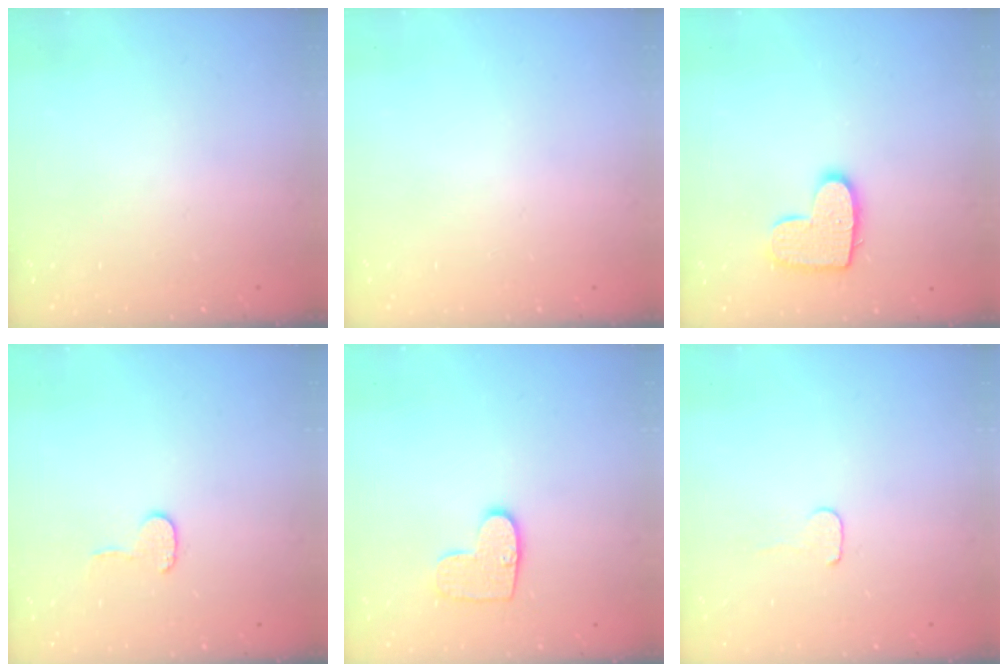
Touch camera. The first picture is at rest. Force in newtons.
{"total": 0.0}
{"total": 12.0, "press": 12.0, "slide": 0.8}
{"total": 6.4, "press": 6.4, "slide": 0.6}
{"total": 9.8, "press": 9.8, "slide": 0.4}
{"total": 3.7, "press": 3.6, "slide": 0.3}